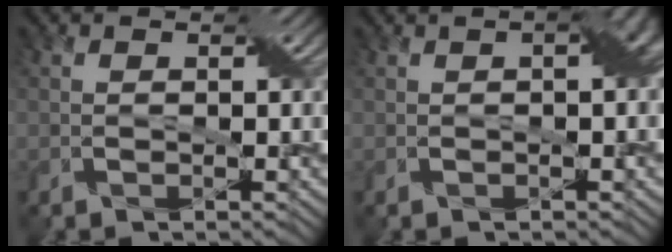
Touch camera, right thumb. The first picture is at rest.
{"total": 2.8, "force": [0.2, 0.7, 2.7], "torque": [-0.035, 0.012, 0.004]}